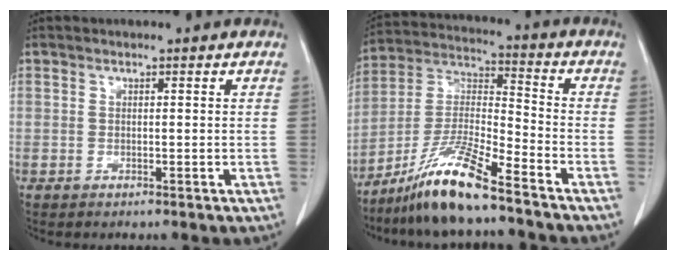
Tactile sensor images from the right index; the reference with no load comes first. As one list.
[{"total": 12.0, "force": [-9.1, 0.0, 7.8], "torque": [-0.159, -0.011, -0.174]}]